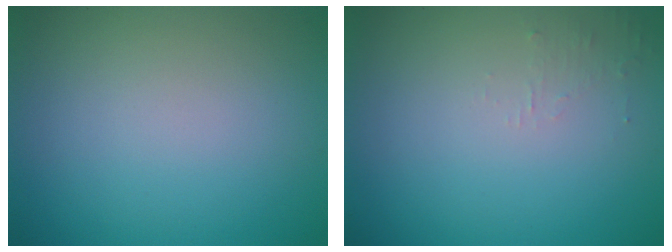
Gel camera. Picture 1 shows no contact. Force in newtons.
{"total": 0.9, "press": 0.9, "slide": 0.1}